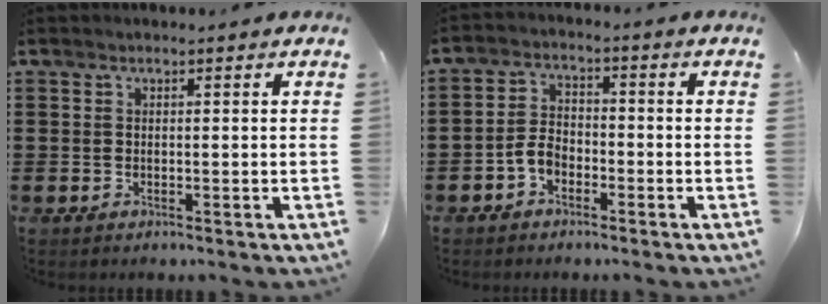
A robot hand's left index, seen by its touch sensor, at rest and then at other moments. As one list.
[{"total": 3.7, "force": [-2.1, 2.1, 2.1], "torque": [-0.056, 0.003, -0.046]}]